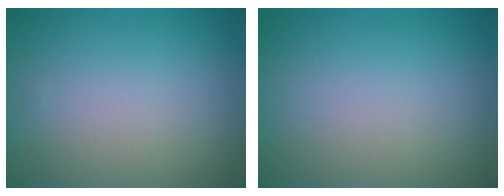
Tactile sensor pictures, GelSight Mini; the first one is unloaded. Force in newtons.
{"total": 0.0}